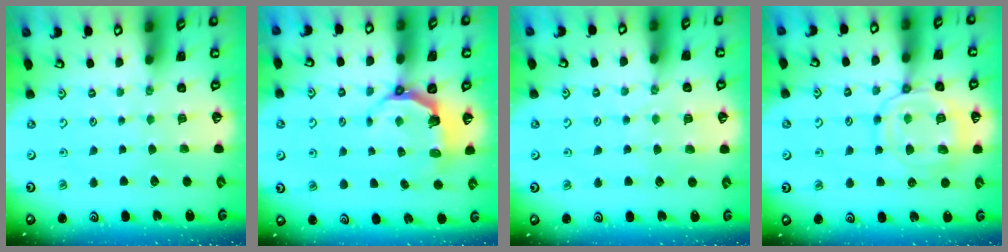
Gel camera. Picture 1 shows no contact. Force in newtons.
{"total": 5.0, "press": 3.4, "slide": 3.6}
{"total": 5.7, "press": 5.6, "slide": 0.8}
{"total": 13.4, "press": 13.3, "slide": 1.0}